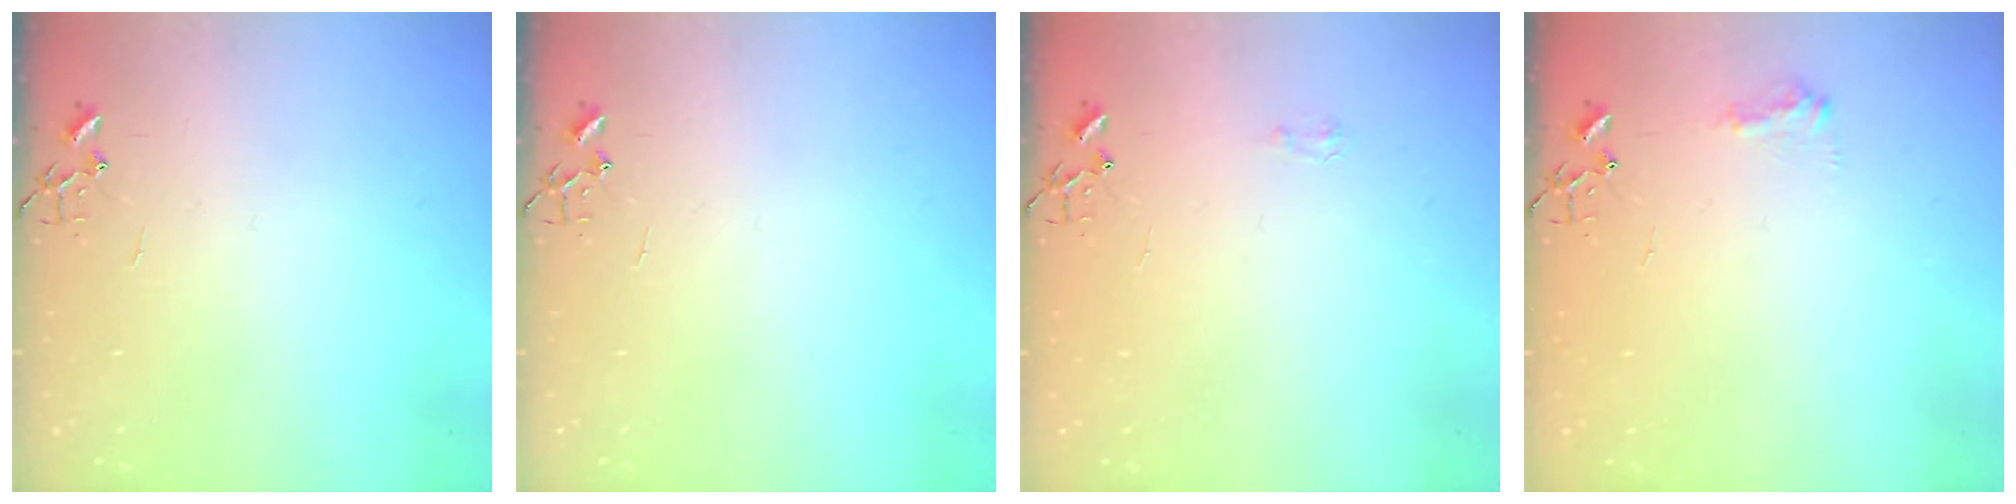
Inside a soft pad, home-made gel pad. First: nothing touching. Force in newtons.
{"total": 0.0}
{"total": 4.1, "press": 4.0, "slide": 0.7}
{"total": 7.9, "press": 7.9, "slide": 0.6}